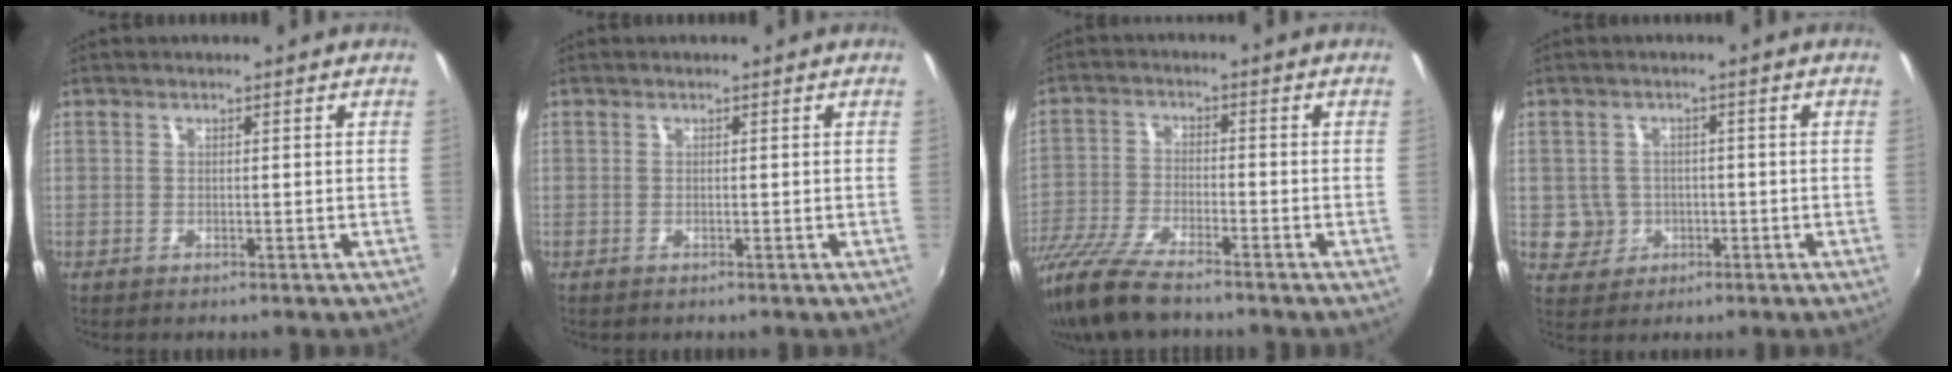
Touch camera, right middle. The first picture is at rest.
{"total": 0.0}
{"total": 12.5, "force": [-10.2, 2.2, 6.9], "torque": [-0.160, -0.033, -0.197]}
{"total": 4.3, "force": [-0.8, 4.2, 0.6], "torque": [-0.022, 0.008, -0.004]}